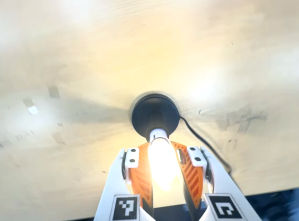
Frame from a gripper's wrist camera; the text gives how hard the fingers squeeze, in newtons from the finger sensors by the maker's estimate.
{"total": 17.3, "left": 16.3, "right": 18.2}